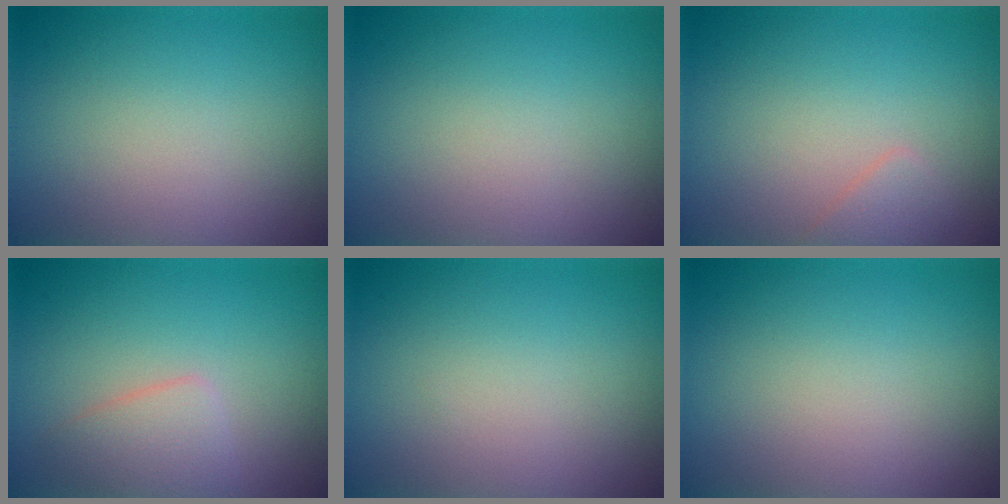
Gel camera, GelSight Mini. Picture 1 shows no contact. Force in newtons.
{"total": 0.0}
{"total": 1.2, "press": 1.2, "slide": 0.0}
{"total": 2.4, "press": 2.4, "slide": 0.1}
{"total": 0.0}
{"total": 0.0}